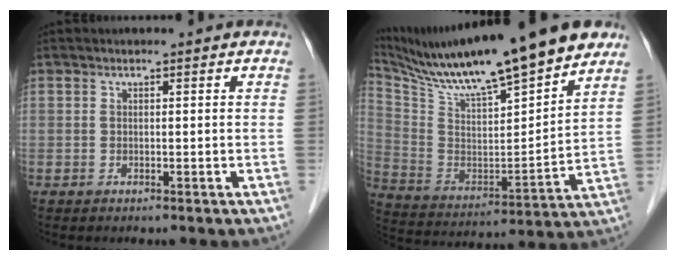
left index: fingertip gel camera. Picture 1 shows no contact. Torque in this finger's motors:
{"motor_torque": [0.14, -0.58, 0.36, 0.17]}